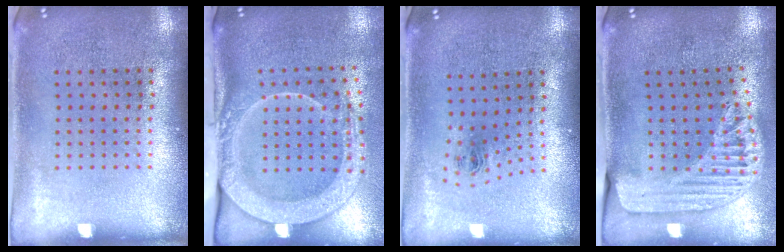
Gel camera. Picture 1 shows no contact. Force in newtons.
{"total": 2.8, "press": 2.2, "slide": 1.8}
{"total": 0.9, "press": 0.4, "slide": 0.8}
{"total": 1.6, "press": 1.5, "slide": 0.4}